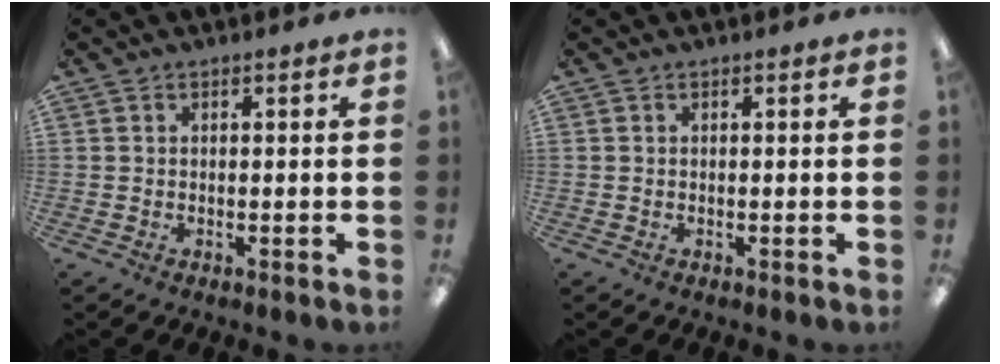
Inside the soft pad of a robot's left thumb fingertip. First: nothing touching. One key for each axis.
{"total": 0.0}